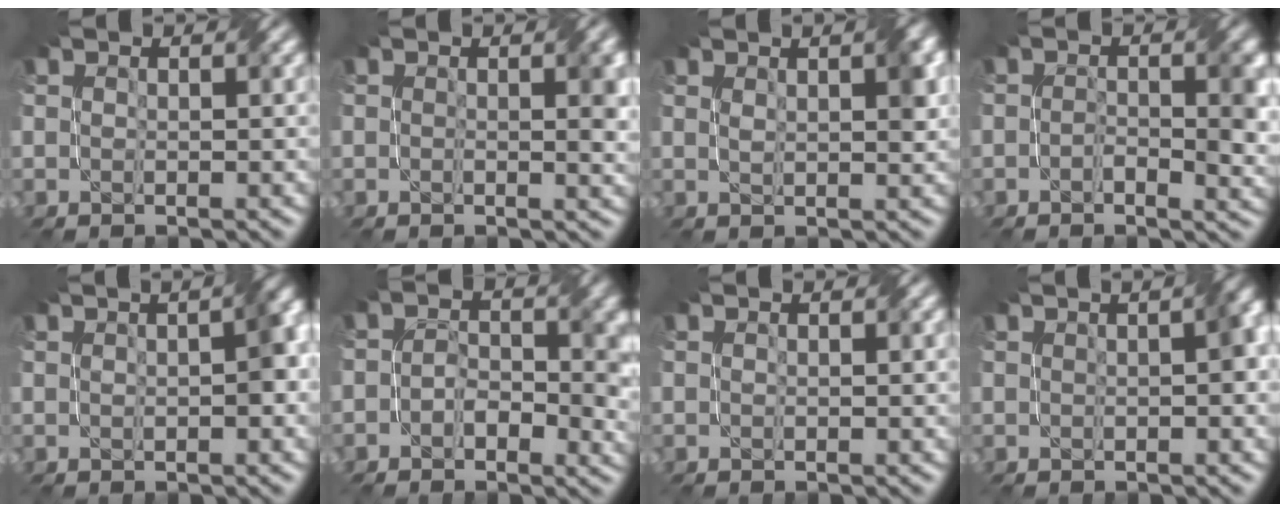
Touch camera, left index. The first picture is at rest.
{"total": 2.6, "force": [0.3, 0.9, 2.4], "torque": [-0.030, -0.001, 0.004]}
{"total": 2.7, "force": [1.1, 0.8, 2.4], "torque": [-0.037, 0.007, 0.021]}
{"total": 3.7, "force": [-0.4, 1.6, 3.3], "torque": [-0.049, -0.003, -0.008]}
{"total": 3.4, "force": [0.2, 1.2, 3.1], "torque": [-0.039, 0.012, 0.007]}
{"total": 4.6, "force": [-0.6, 2.8, 3.5], "torque": [-0.046, -0.002, -0.019]}
{"total": 0.0}
{"total": 2.8, "force": [0.3, 0.7, 2.7], "torque": [-0.032, 0.013, 0.007]}